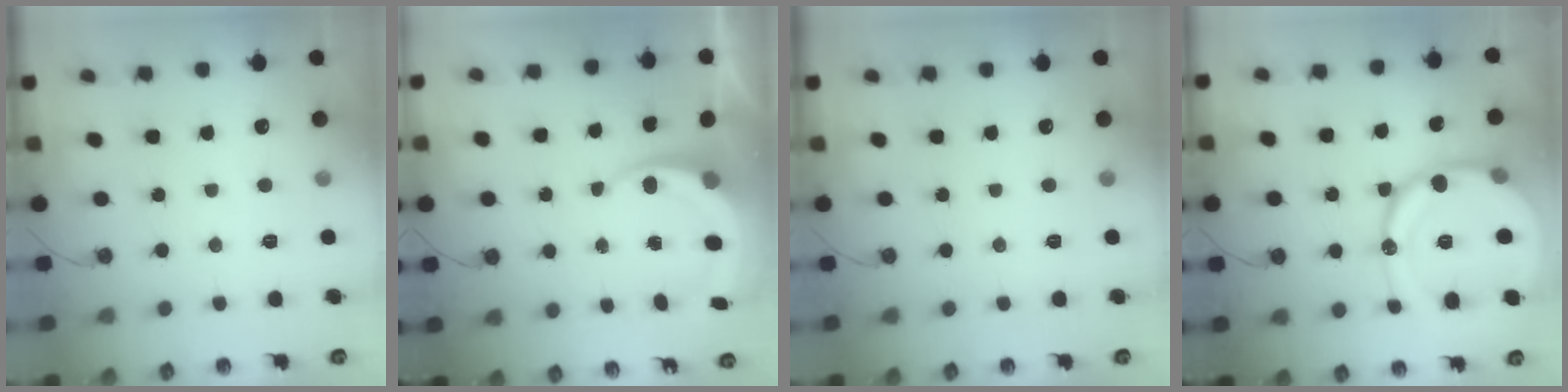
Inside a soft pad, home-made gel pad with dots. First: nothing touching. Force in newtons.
{"total": 5.9, "press": 5.9, "slide": 0.4}
{"total": 0.0}
{"total": 19.9, "press": 19.8, "slide": 2.3}